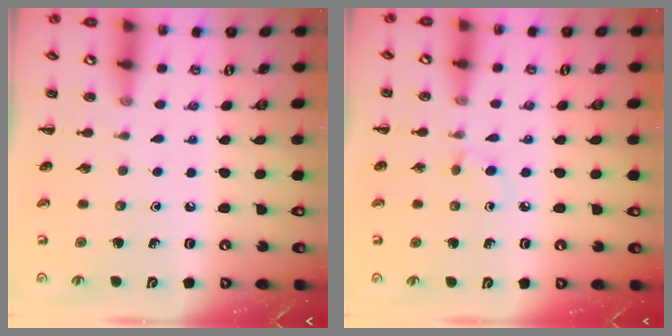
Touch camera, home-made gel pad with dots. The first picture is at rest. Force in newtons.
{"total": 1.5, "press": 1.3, "slide": 0.8}